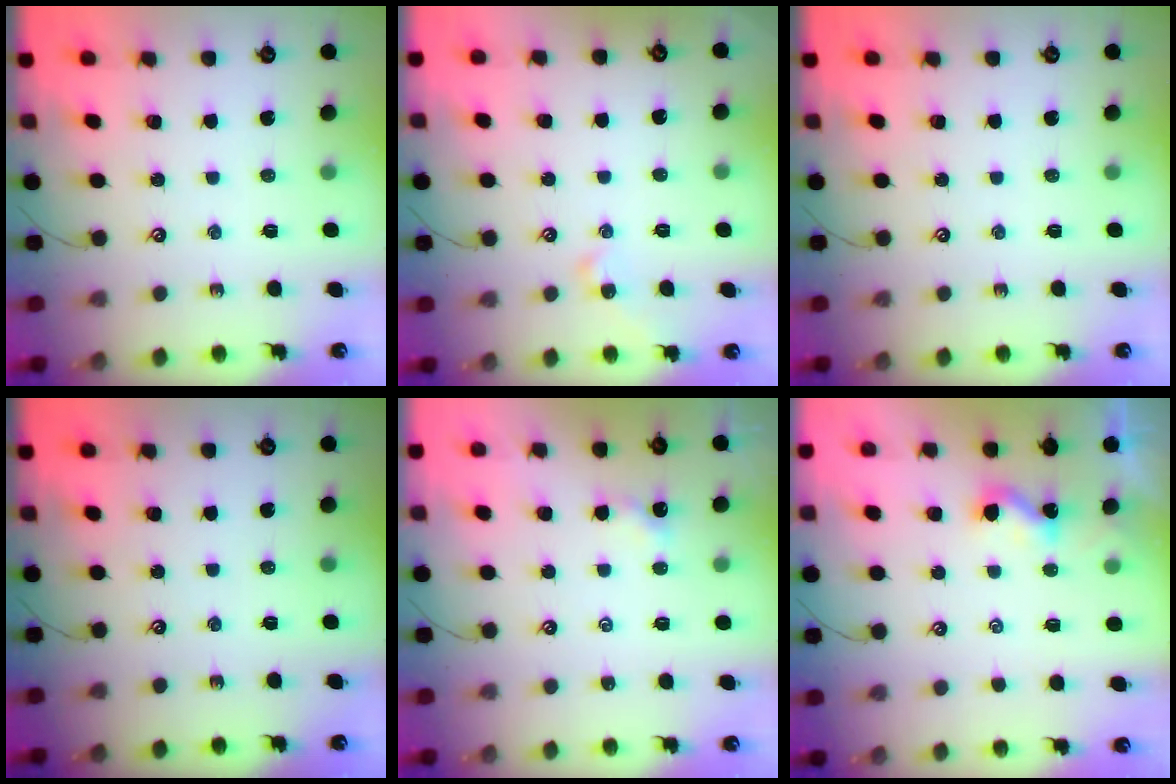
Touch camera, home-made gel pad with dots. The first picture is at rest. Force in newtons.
{"total": 3.0, "press": 2.9, "slide": 0.7}
{"total": 0.0}
{"total": 0.0}
{"total": 0.6, "press": 0.5, "slide": 0.2}
{"total": 1.1, "press": 1.1, "slide": 0.2}